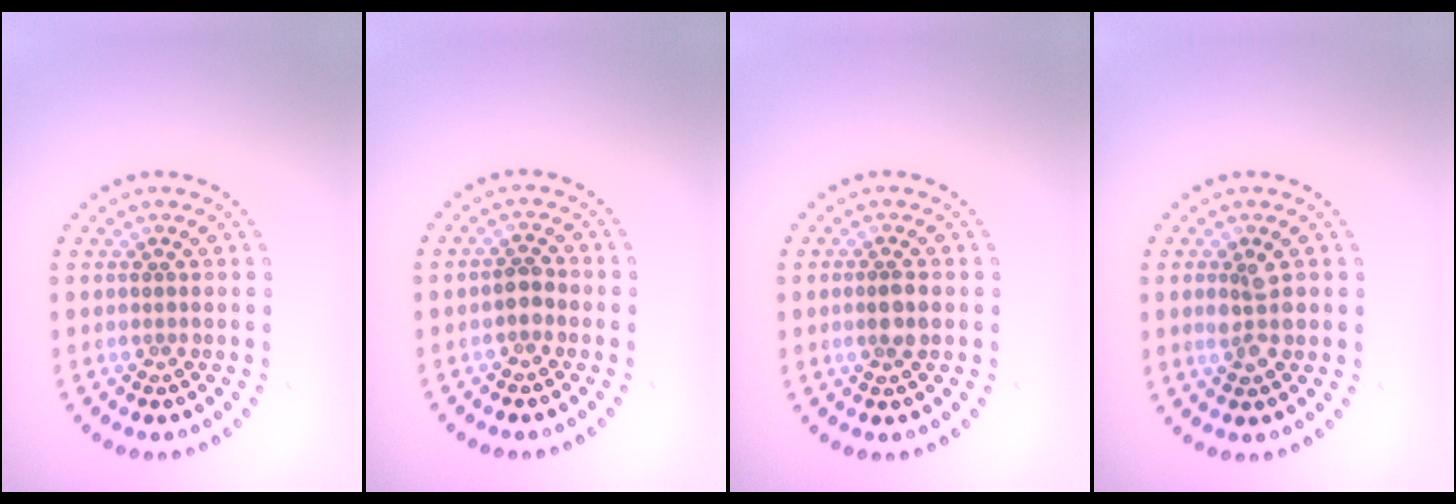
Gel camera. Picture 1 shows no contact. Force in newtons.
{"total": 1.4, "press": 1.4, "slide": 0.4}
{"total": 1.8, "press": 1.6, "slide": 0.7}
{"total": 2.3, "press": 2.2, "slide": 0.6}